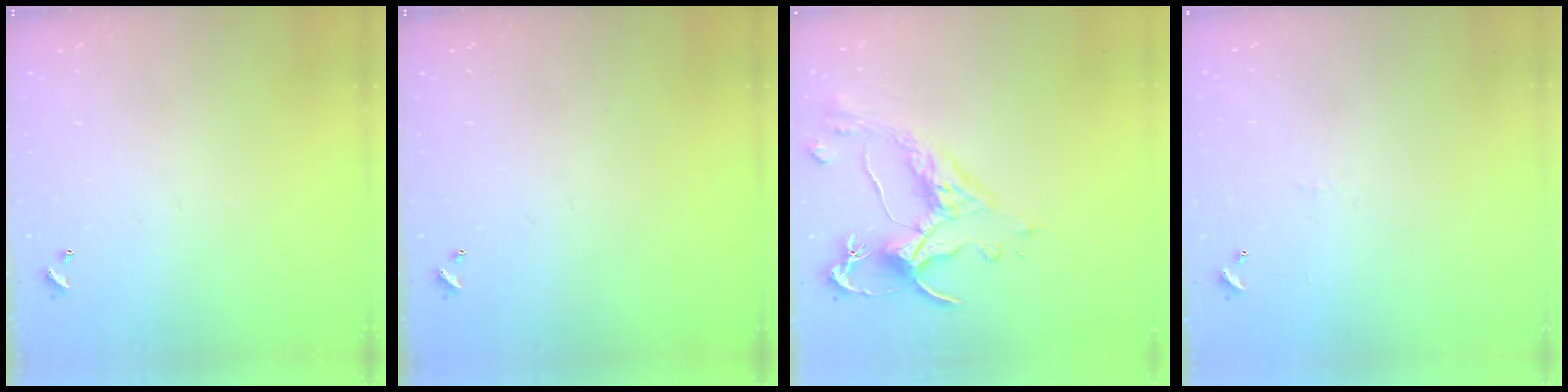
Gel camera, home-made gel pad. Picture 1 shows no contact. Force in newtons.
{"total": 0.0}
{"total": 3.1, "press": 2.9, "slide": 1.3}
{"total": 6.5, "press": 6.4, "slide": 0.7}